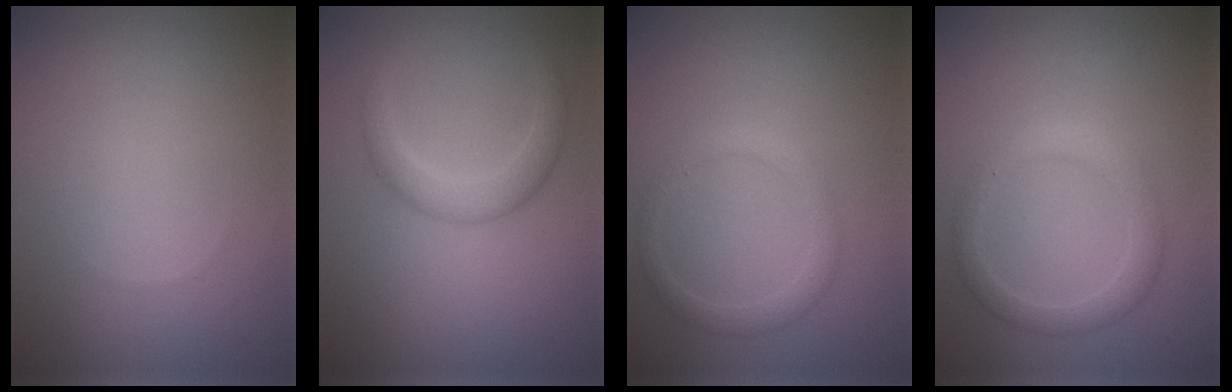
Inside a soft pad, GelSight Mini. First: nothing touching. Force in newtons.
{"total": 2.3, "press": 2.3, "slide": 0.0}
{"total": 1.8, "press": 1.8, "slide": 0.2}
{"total": 2.6, "press": 2.6, "slide": 0.2}